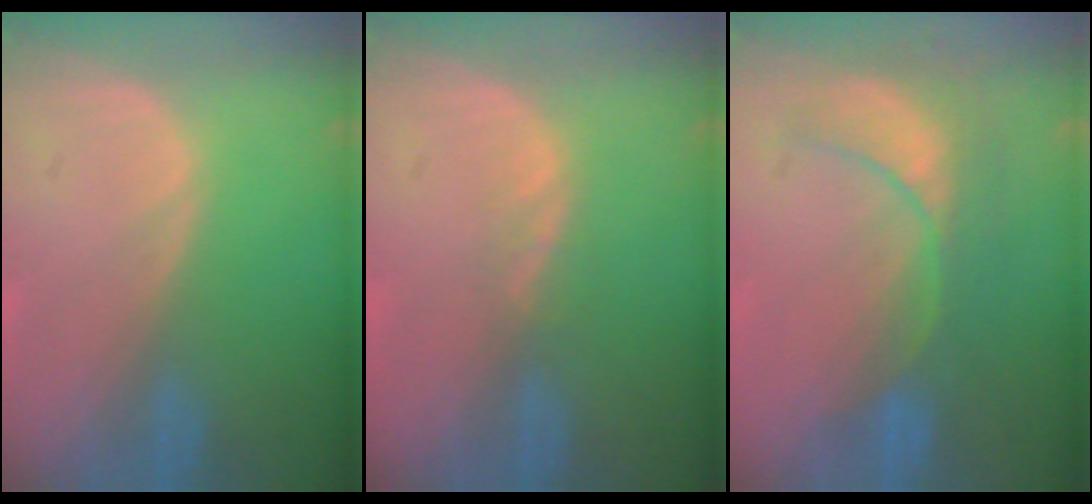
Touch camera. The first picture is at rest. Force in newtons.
{"total": 1.5, "press": 1.2, "slide": 0.8}
{"total": 8.7, "press": 7.7, "slide": 4.0}